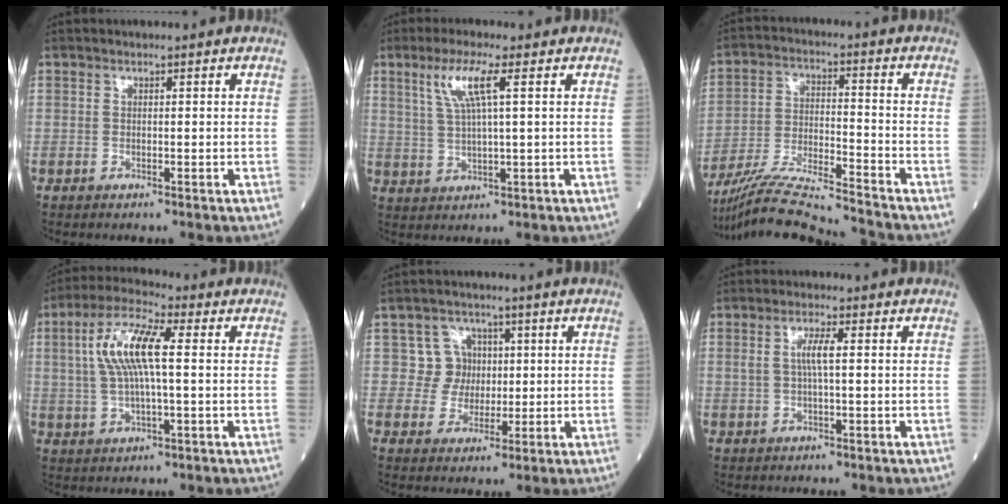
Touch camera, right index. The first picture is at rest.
{"total": 6.1, "force": [2.6, 0.1, 5.5], "torque": [-0.117, 0.007, 0.054]}
{"total": 14.8, "force": [-13.9, -1.0, 5.0], "torque": [-0.092, -0.007, -0.243]}
{"total": 10.0, "force": [1.6, 2.1, 9.6], "torque": [-0.203, 0.017, 0.029]}
{"total": 4.8, "force": [0.8, 4.7, 0.1], "torque": [0.009, 0.011, 0.012]}
{"total": 3.0, "force": [0.4, 0.2, 2.9], "torque": [-0.061, 0.004, 0.009]}